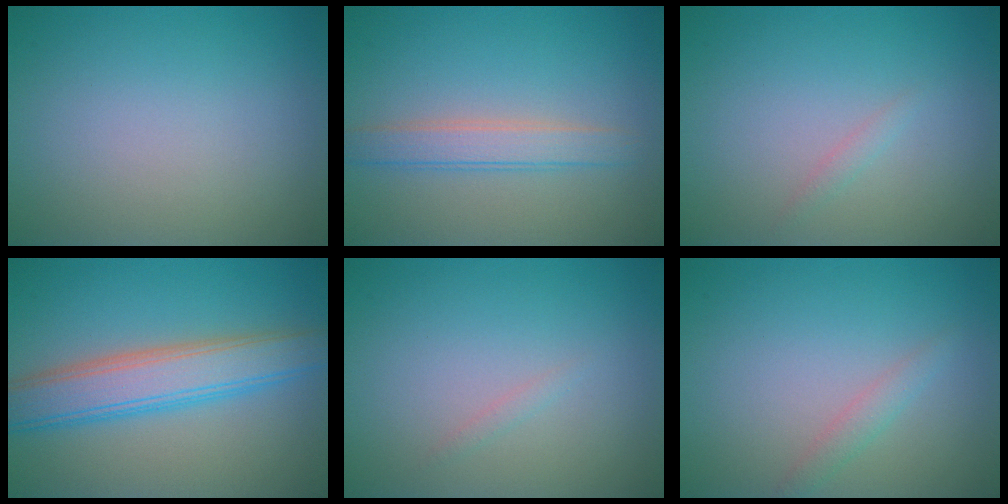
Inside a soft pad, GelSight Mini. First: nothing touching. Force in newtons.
{"total": 2.7, "press": 2.7, "slide": 0.0}
{"total": 0.7, "press": 0.7, "slide": 0.1}
{"total": 6.0, "press": 6.0, "slide": 0.1}
{"total": 0.5, "press": 0.5, "slide": 0.0}
{"total": 1.3, "press": 1.3, "slide": 0.1}